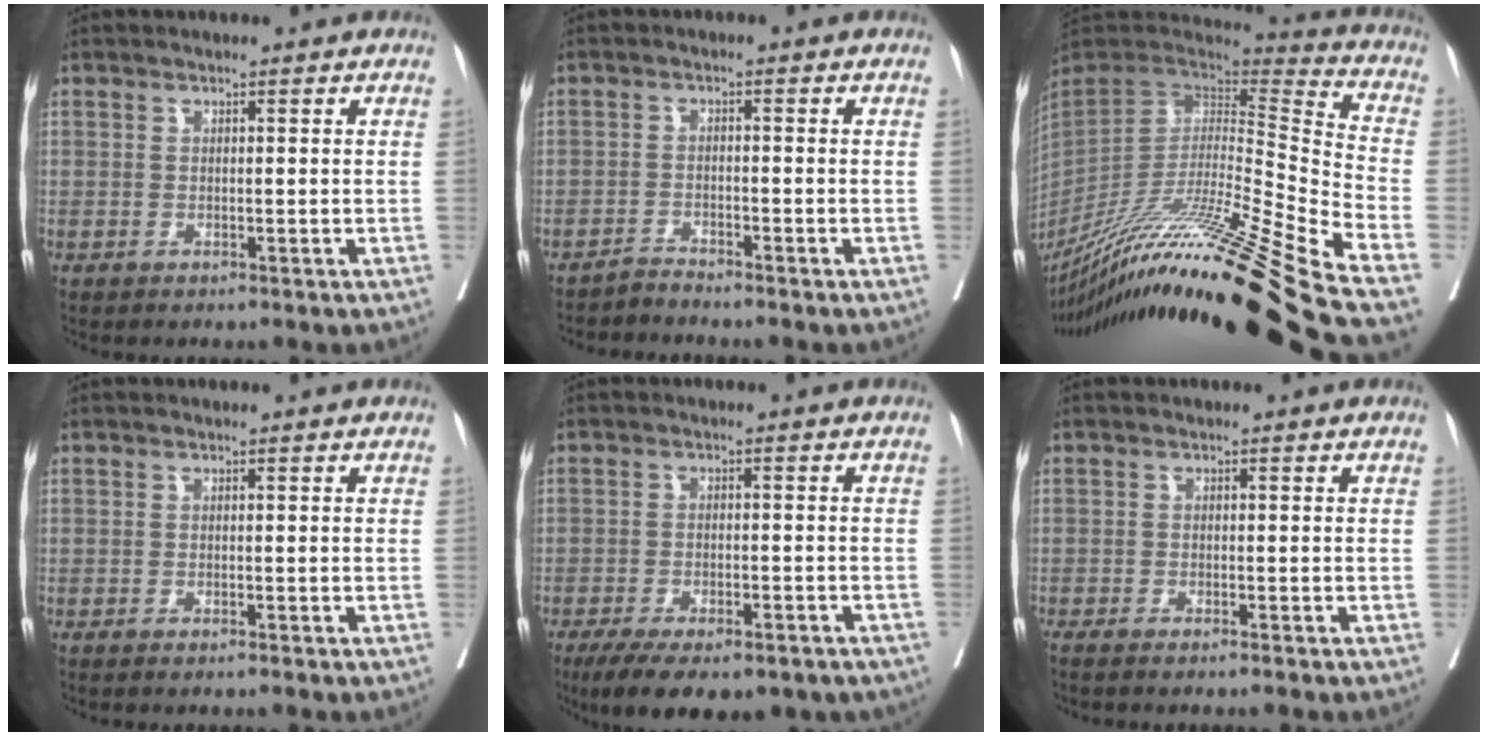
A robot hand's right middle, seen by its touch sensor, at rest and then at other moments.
{"total": 1.9, "force": [-1.8, -0.5, -0.4], "torque": [0.012, -0.006, -0.035]}
{"total": 34.5, "force": [-25.7, -2.3, 22.9], "torque": [-0.344, -0.073, -0.443]}
{"total": 3.1, "force": [-2.7, -0.3, 1.5], "torque": [-0.012, 0.001, -0.034]}
{"total": 15.9, "force": [-11.4, 6.1, 9.2], "torque": [-0.150, -0.016, -0.152]}
{"total": 5.7, "force": [-4.9, -0.7, 2.7], "torque": [-0.016, -0.004, -0.070]}